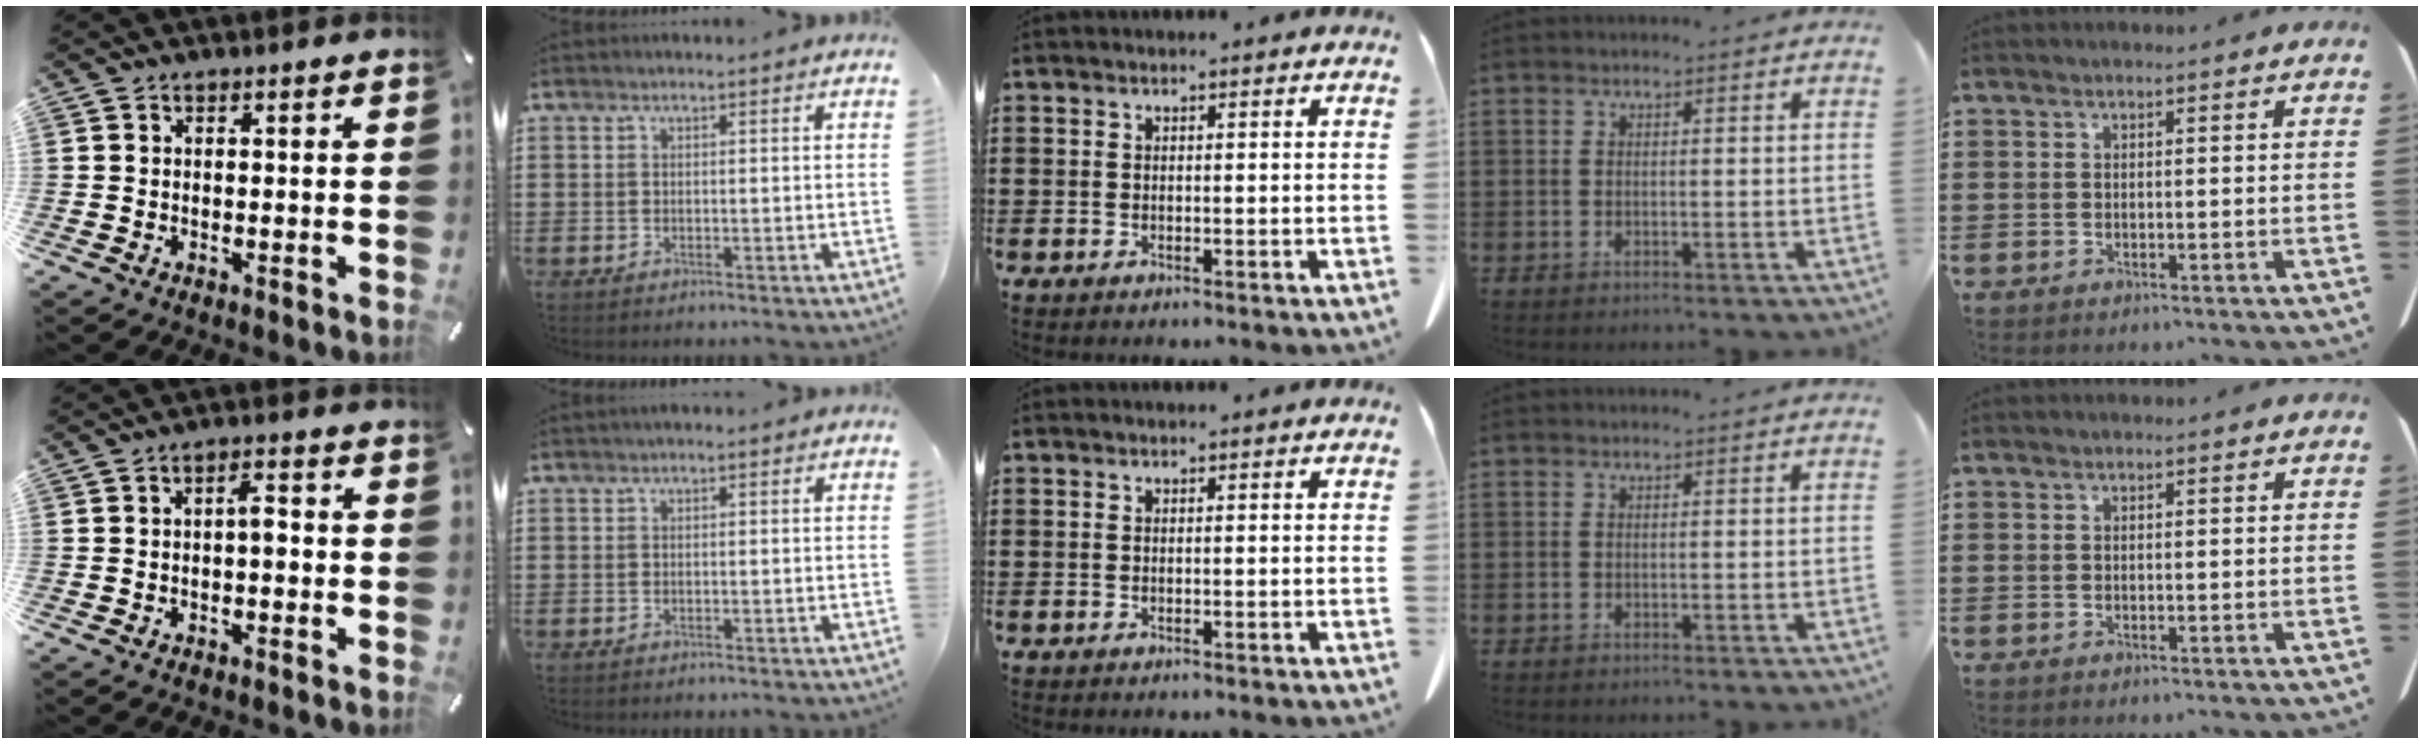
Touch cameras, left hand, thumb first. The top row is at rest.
{"thumb": {"total": 3.6, "force": [-0.6, 1.6, 3.2], "torque": [-0.052, 0.010, -0.014]}, "index": {"total": 0.6, "force": [-0.4, 0.2, 0.3], "torque": [-0.008, -0.001, -0.008]}}